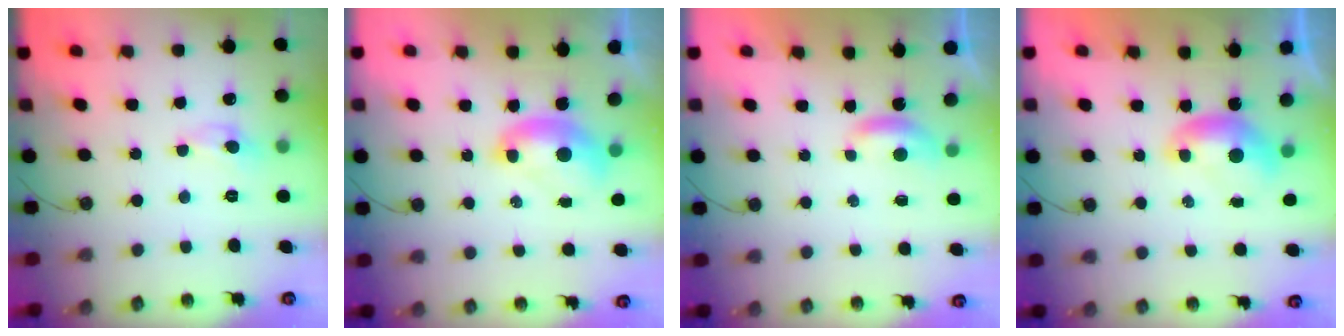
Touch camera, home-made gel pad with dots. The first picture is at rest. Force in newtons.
{"total": 2.0, "press": 2.0, "slide": 0.4}
{"total": 1.8, "press": 1.7, "slide": 0.4}
{"total": 0.0}